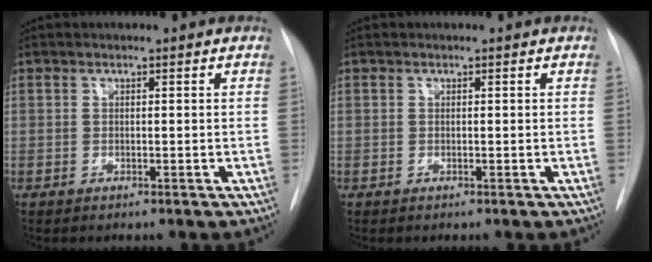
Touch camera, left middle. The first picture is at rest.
{"total": 0.0}